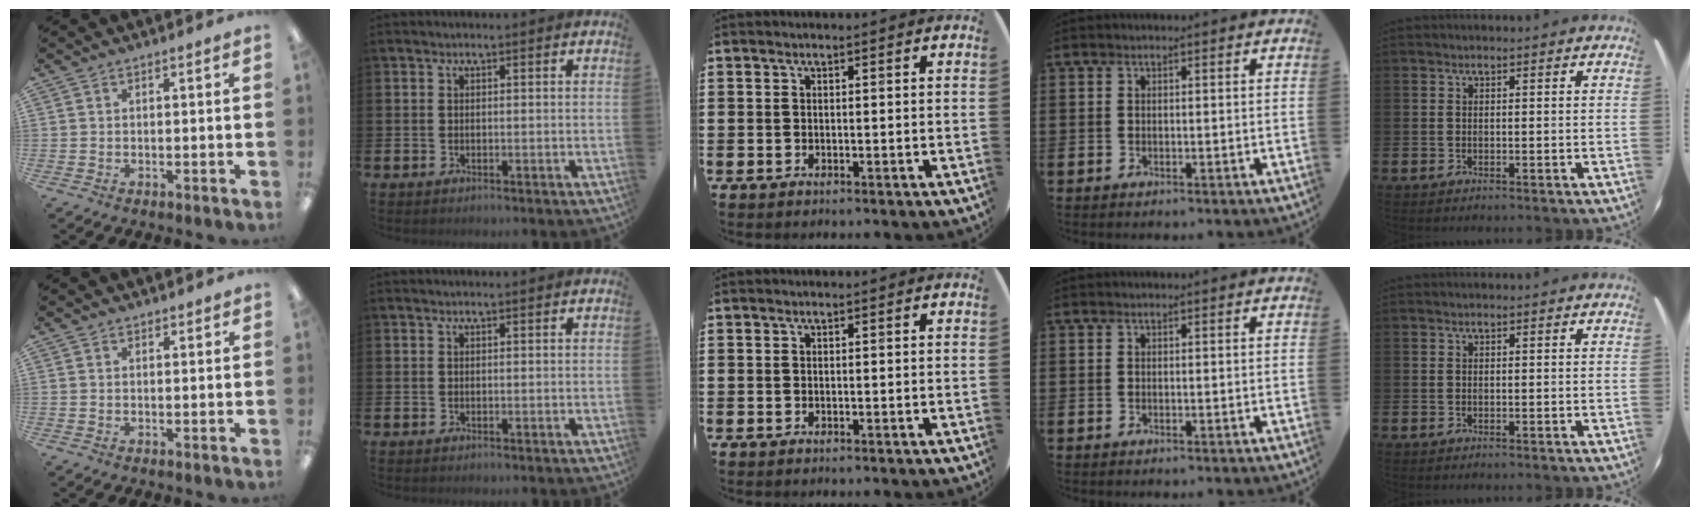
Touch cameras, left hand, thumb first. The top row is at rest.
{"thumb": {"total": 1.1, "force": [1.0, 0.5, 0.0], "torque": [-0.001, -0.001, 0.020]}}